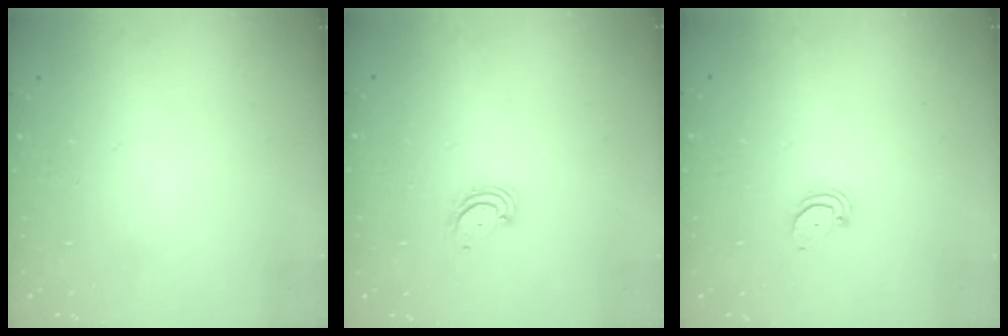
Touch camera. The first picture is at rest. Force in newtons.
{"total": 3.1, "press": 3.1, "slide": 0.3}
{"total": 2.1, "press": 2.1, "slide": 0.2}